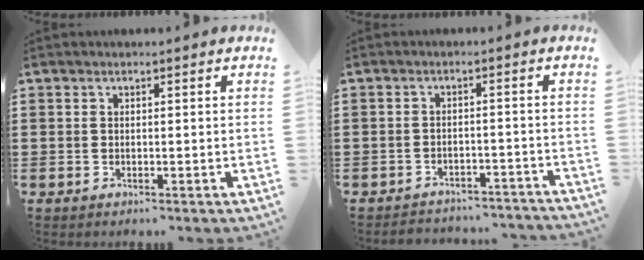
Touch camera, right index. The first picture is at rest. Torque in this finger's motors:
{"motor_torque": [-1.95, 0.03, -0.94, -0.21]}